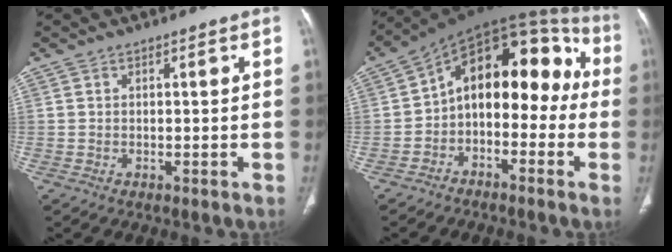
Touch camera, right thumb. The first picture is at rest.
{"total": 17.1, "force": [-1.4, 10.4, 13.5], "torque": [-0.146, 0.076, -0.037]}